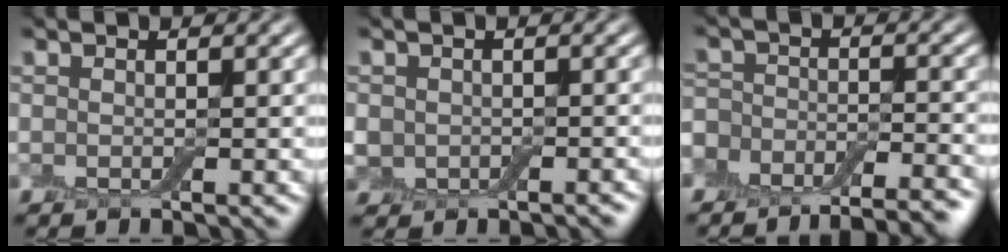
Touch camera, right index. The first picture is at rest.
{"total": 3.0, "force": [-0.4, 2.7, 1.1], "torque": [-0.016, -0.013, -0.008]}
{"total": 12.9, "force": [-10.8, 5.9, 3.8], "torque": [-0.062, -0.020, -0.138]}